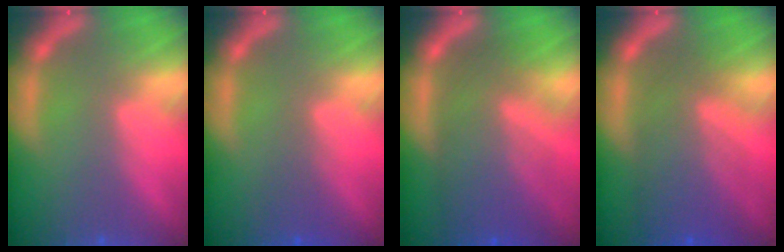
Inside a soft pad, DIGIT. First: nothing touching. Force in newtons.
{"total": 2.0}
{"total": 9.5}
{"total": 8.1}